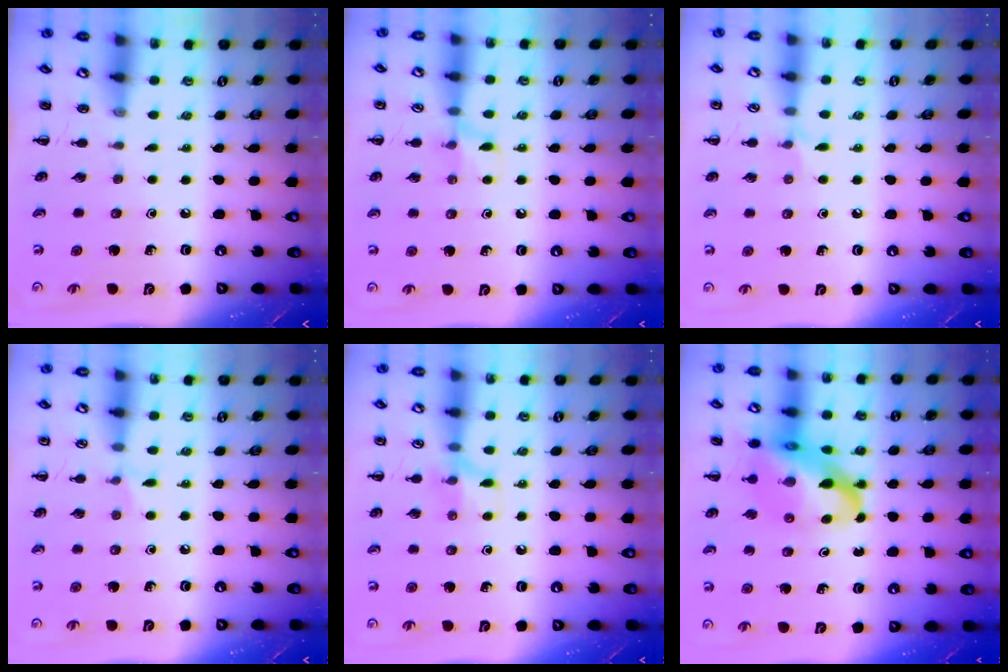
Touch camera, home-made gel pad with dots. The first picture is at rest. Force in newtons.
{"total": 6.8, "press": 6.6, "slide": 1.6}
{"total": 5.1, "press": 4.8, "slide": 1.7}
{"total": 4.8, "press": 4.5, "slide": 1.6}
{"total": 7.4, "press": 7.4, "slide": 0.8}
{"total": 18.0, "press": 17.5, "slide": 4.3}